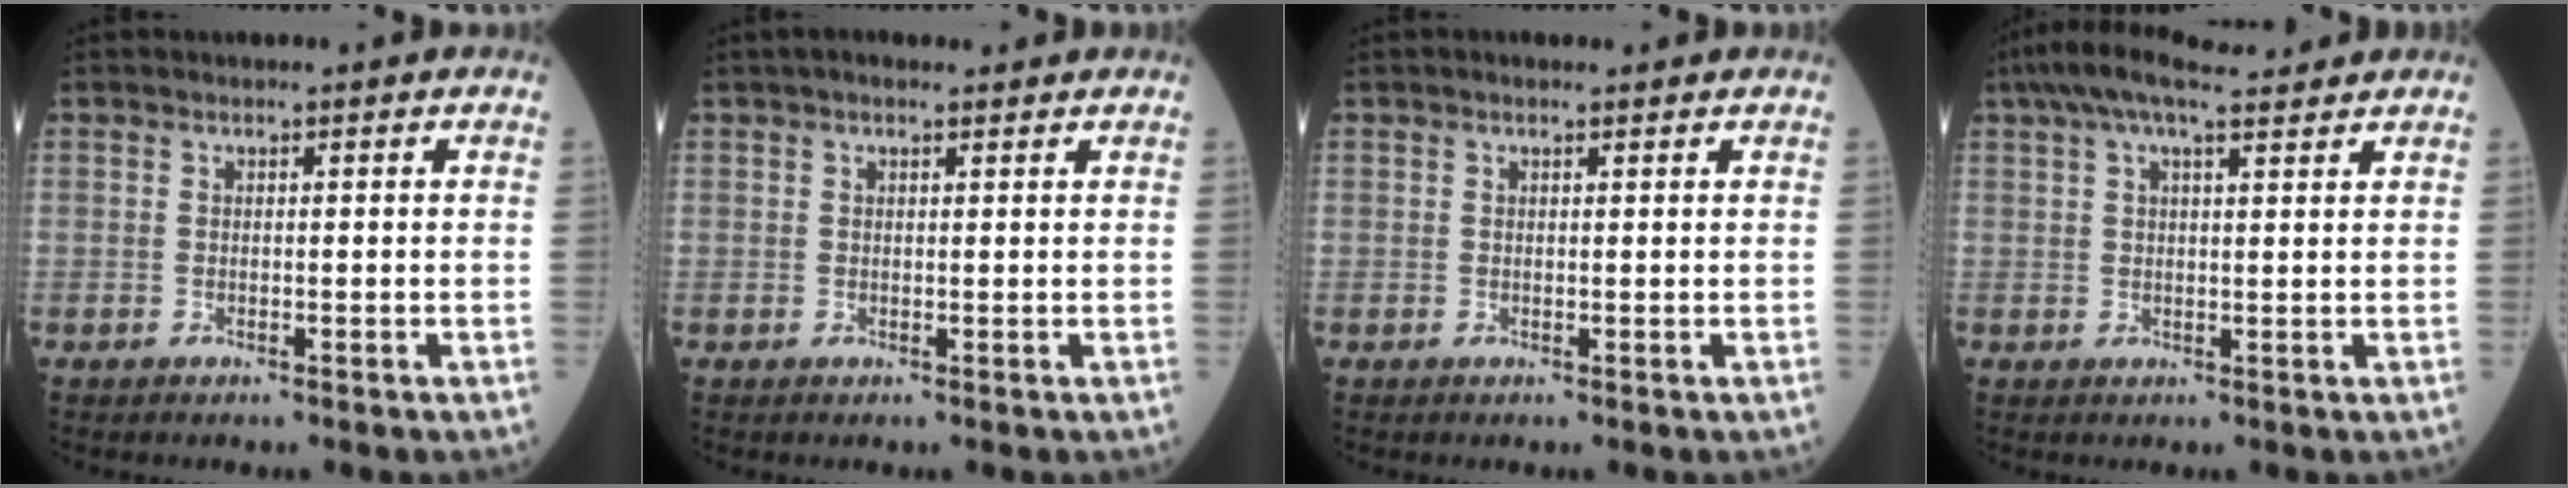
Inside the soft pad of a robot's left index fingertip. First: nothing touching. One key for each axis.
{"total": 2.5, "fx": 1.9, "fy": 0.7, "fz": 1.5, "tx": -0.025, "ty": 0.023, "tz": 0.028}
{"total": 0.7, "fx": 0.6, "fy": 0.2, "fz": 0.4, "tx": -0.014, "ty": 0.005, "tz": 0.008}
{"total": 9.3, "fx": 7.6, "fy": 1.4, "fz": 5.2, "tx": -0.095, "ty": 0.043, "tz": 0.122}